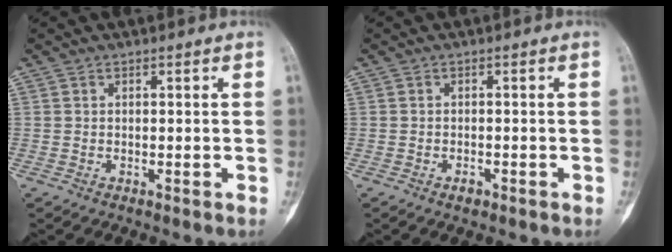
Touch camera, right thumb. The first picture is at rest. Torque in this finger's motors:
{"motor_torque": [0.38, 0.02, -0.07, -0.09, 0.03]}